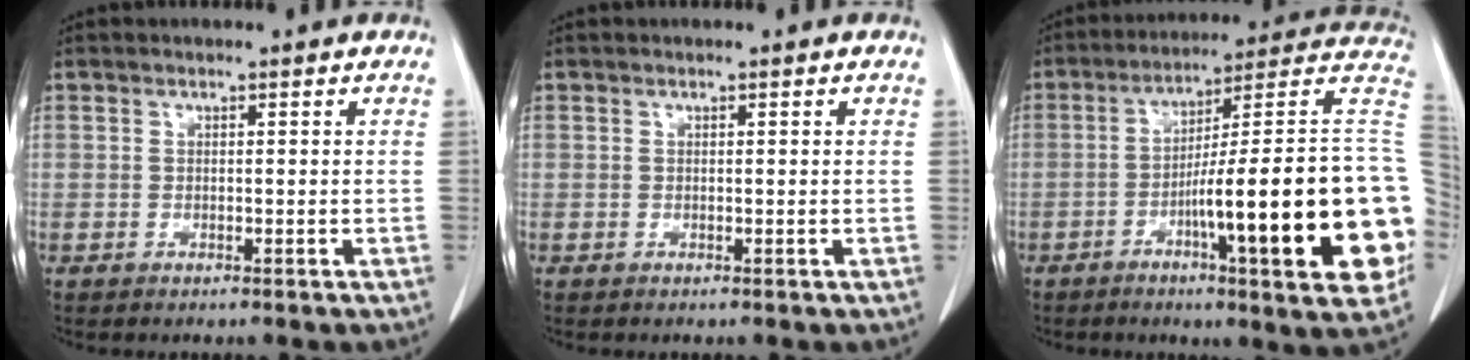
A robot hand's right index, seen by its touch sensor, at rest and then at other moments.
{"total": 0.0}
{"total": 25.6, "force": [-5.5, 1.4, 25.0], "torque": [-0.260, 0.010, -0.085]}